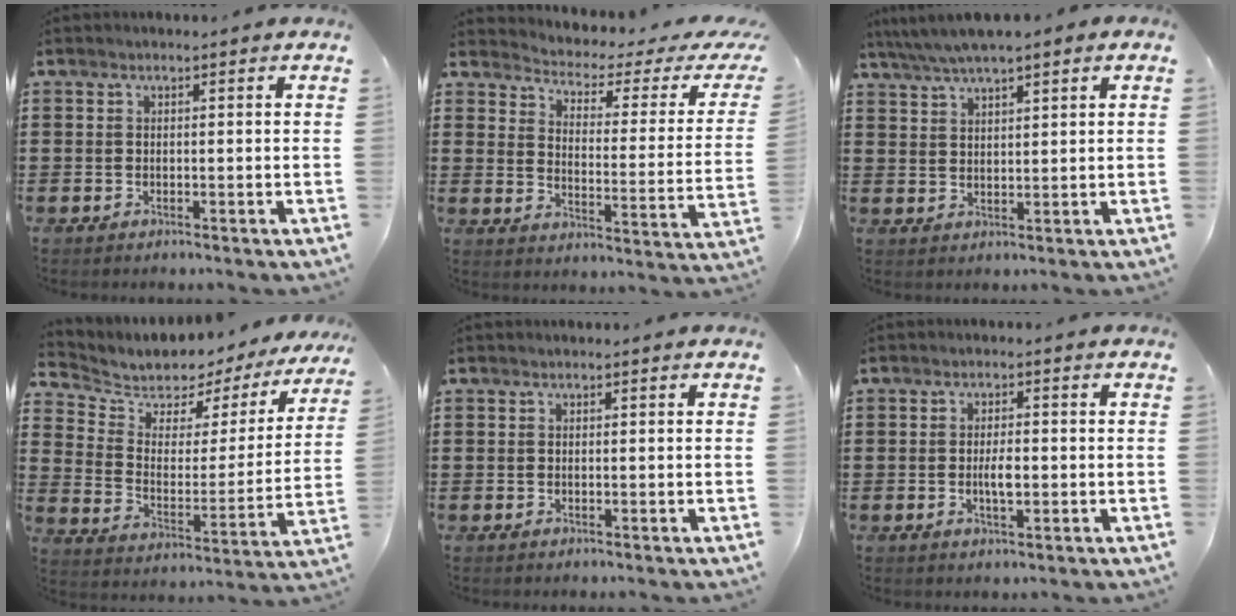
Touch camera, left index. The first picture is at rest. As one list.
[{"total": 2.4, "force": [1.9, 0.6, 1.3], "torque": [-0.043, -0.027, 0.022]}, {"total": 3.7, "force": [3.1, 0.4, 2.0], "torque": [-0.046, -0.005, 0.057]}, {"total": 5.0, "force": [4.2, 2.6, 0.5], "torque": [-0.047, -0.036, 0.067]}, {"total": 0.0}, {"total": 3.3, "force": [-0.3, 1.1, 3.1], "torque": [-0.057, 0.002, -0.006]}]